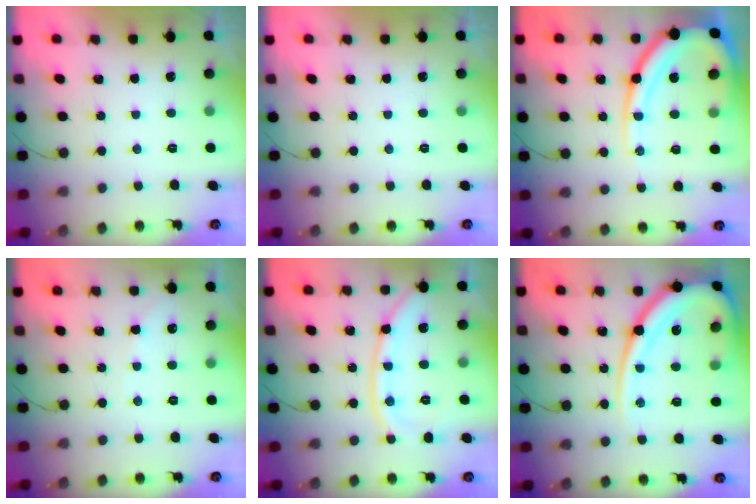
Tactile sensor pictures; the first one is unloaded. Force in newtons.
{"total": 0.0}
{"total": 18.6, "press": 18.5, "slide": 2.0}
{"total": 2.7, "press": 2.7, "slide": 0.4}
{"total": 11.3, "press": 11.2, "slide": 1.2}
{"total": 19.9, "press": 19.8, "slide": 1.9}